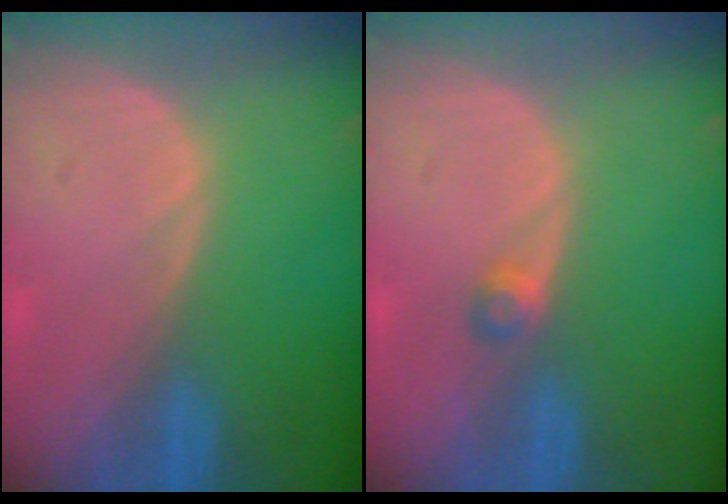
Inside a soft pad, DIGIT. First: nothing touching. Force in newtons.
{"total": 1.8, "press": 1.6, "slide": 0.8}